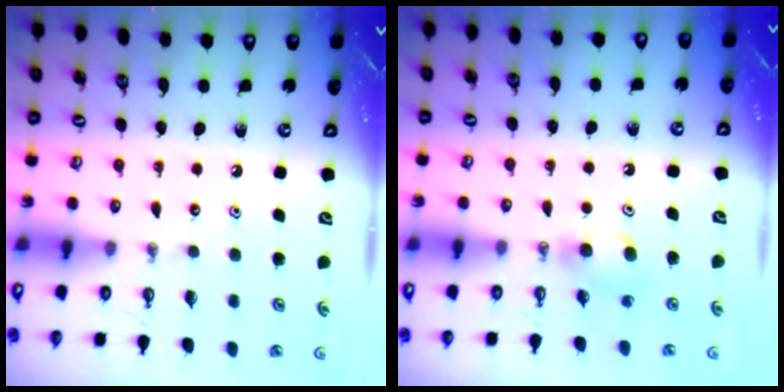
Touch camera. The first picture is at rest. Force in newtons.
{"total": 4.4, "press": 4.4, "slide": 0.7}